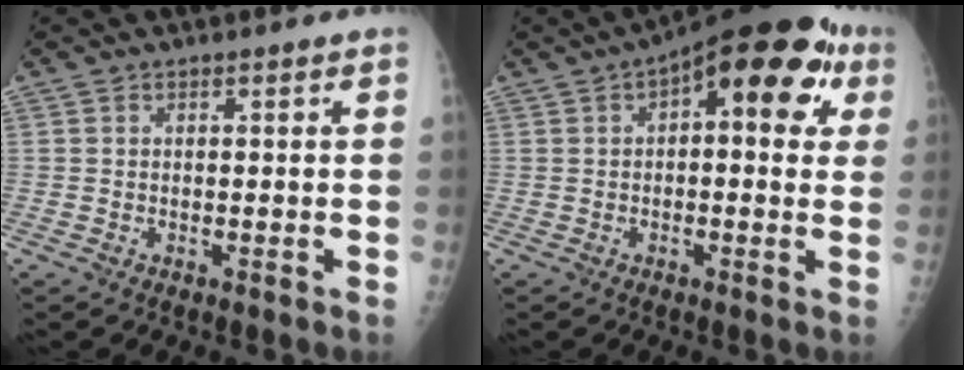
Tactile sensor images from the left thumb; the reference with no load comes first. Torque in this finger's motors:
{"motor_torque": [0.11, 0.96, 0.09, -0.04, 0.13]}